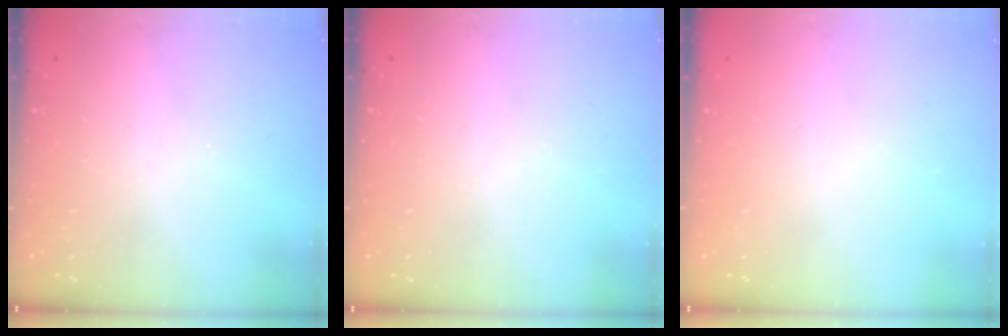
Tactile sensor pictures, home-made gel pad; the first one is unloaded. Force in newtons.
{"total": 0.0}
{"total": 0.0}